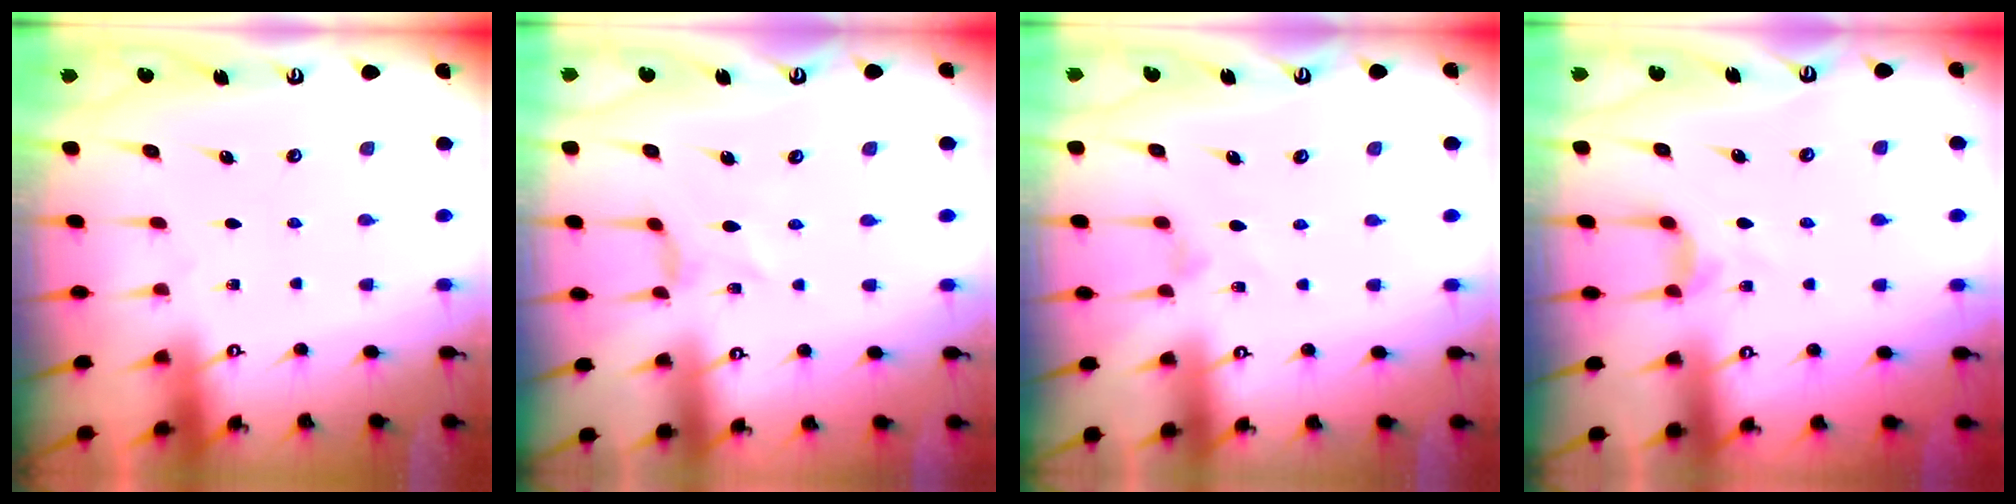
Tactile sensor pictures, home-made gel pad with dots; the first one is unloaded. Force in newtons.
{"total": 0.9, "press": 0.8, "slide": 0.3}
{"total": 2.5, "press": 2.5, "slide": 0.4}
{"total": 4.1, "press": 4.1, "slide": 0.6}